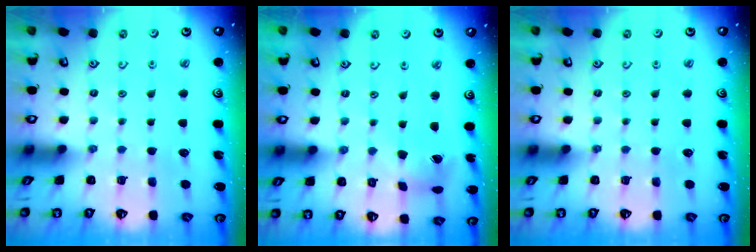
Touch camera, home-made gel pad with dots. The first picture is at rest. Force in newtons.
{"total": 3.5, "press": 3.5, "slide": 0.4}
{"total": 0.0}